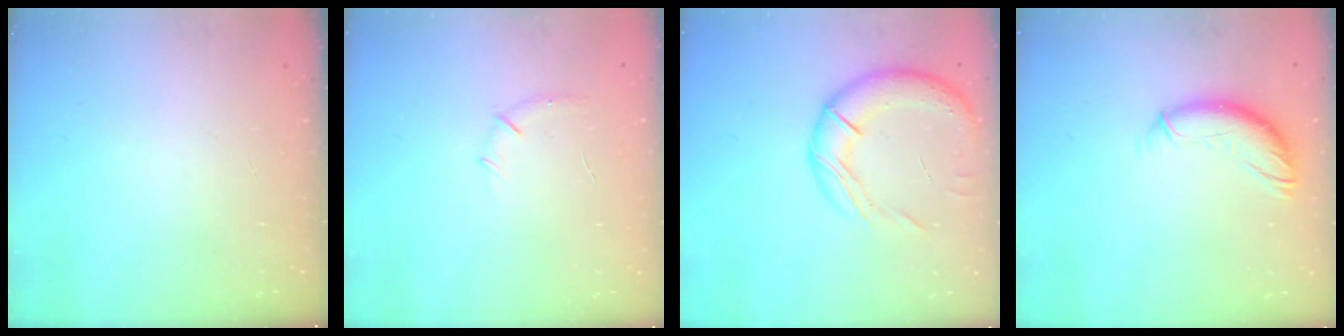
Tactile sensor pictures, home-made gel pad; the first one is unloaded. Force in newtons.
{"total": 6.5, "press": 6.3, "slide": 1.8}
{"total": 19.8, "press": 19.6, "slide": 3.2}
{"total": 11.2, "press": 11.1, "slide": 1.7}